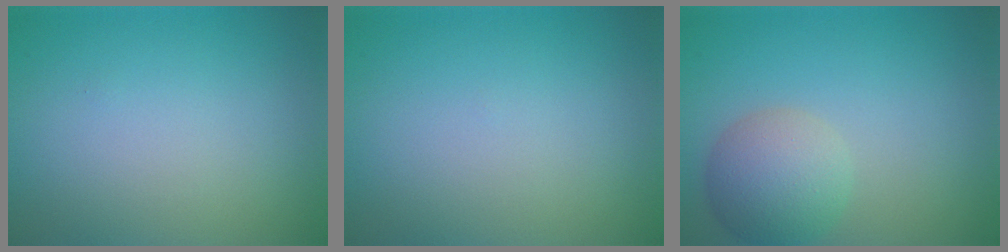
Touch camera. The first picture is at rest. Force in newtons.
{"total": 0.0}
{"total": 4.3, "press": 4.3, "slide": 0.4}